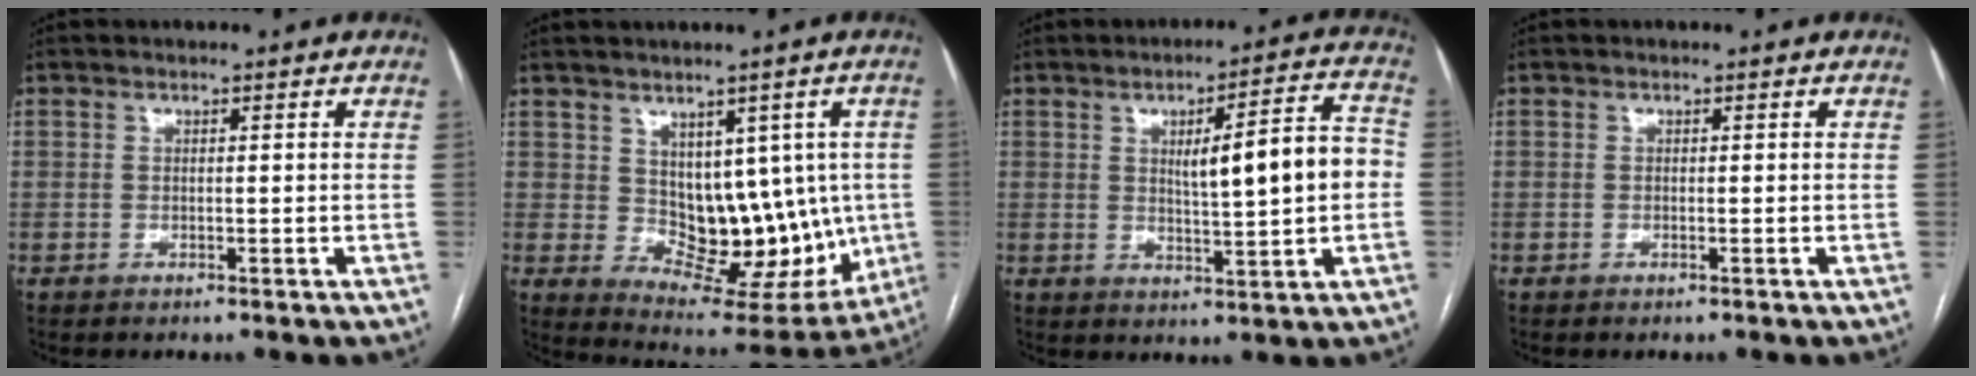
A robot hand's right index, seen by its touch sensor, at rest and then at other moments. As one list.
[{"total": 12.6, "force": [0.7, 8.2, 9.5], "torque": [-0.105, 0.012, 0.043]}, {"total": 10.7, "force": [0.6, 1.5, 10.6], "torque": [-0.150, 0.024, 0.015]}, {"total": 0.0}]